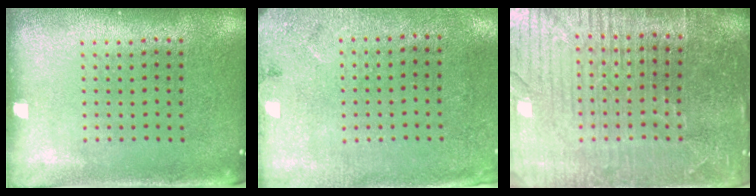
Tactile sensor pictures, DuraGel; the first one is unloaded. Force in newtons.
{"total": 2.7, "press": 2.2, "slide": 1.6}
{"total": 5.2, "press": 4.8, "slide": 2.2}